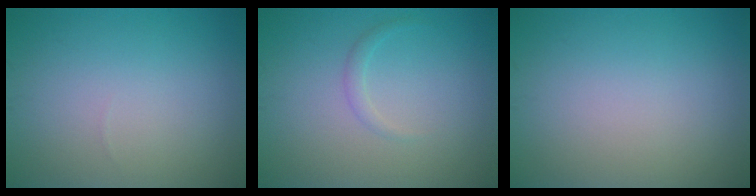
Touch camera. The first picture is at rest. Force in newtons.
{"total": 1.0, "press": 1.0, "slide": 0.1}
{"total": 0.0}